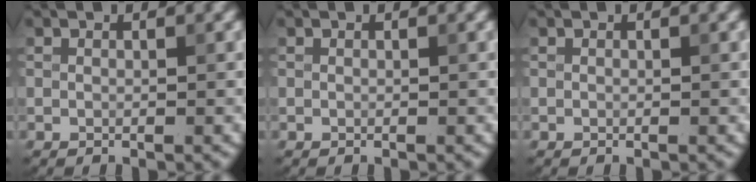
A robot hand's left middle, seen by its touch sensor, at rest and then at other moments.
{"total": 0.0}
{"total": 0.0}